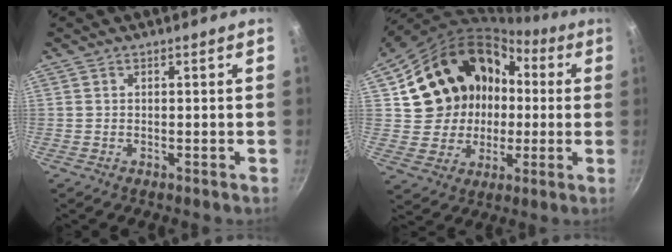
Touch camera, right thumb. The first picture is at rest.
{"total": 21.7, "force": [3.0, 18.6, 10.9], "torque": [-0.177, 0.050, 0.069]}